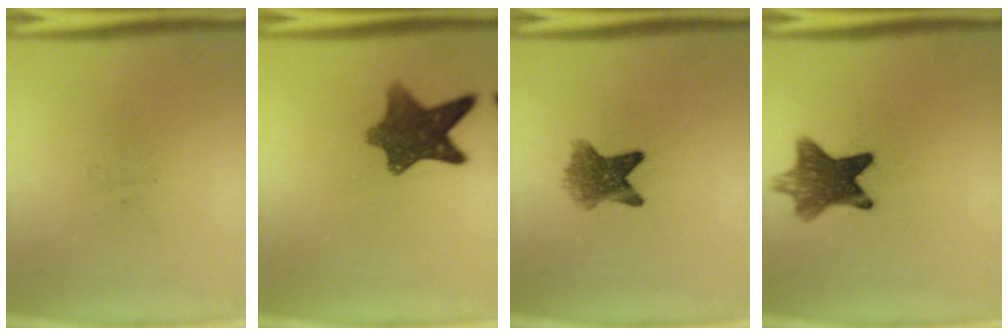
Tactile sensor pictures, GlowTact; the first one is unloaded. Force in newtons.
{"total": 9.3}
{"total": 6.0}
{"total": 8.9}